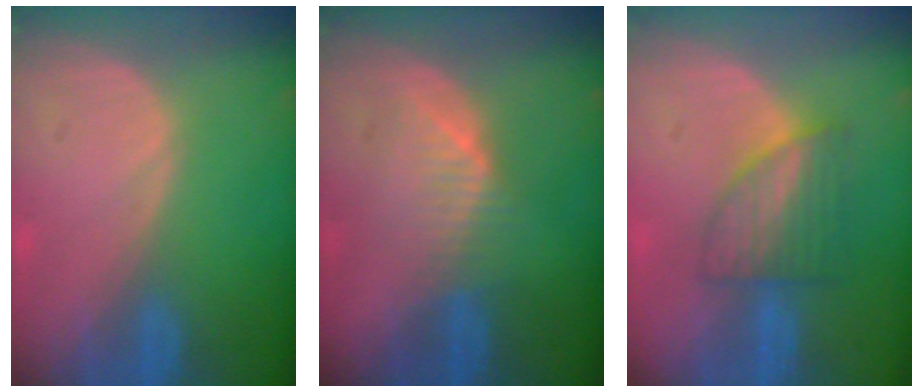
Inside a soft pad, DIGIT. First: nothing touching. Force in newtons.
{"total": 4.3, "press": 4.3, "slide": 0.4}
{"total": 6.1, "press": 5.7, "slide": 2.0}